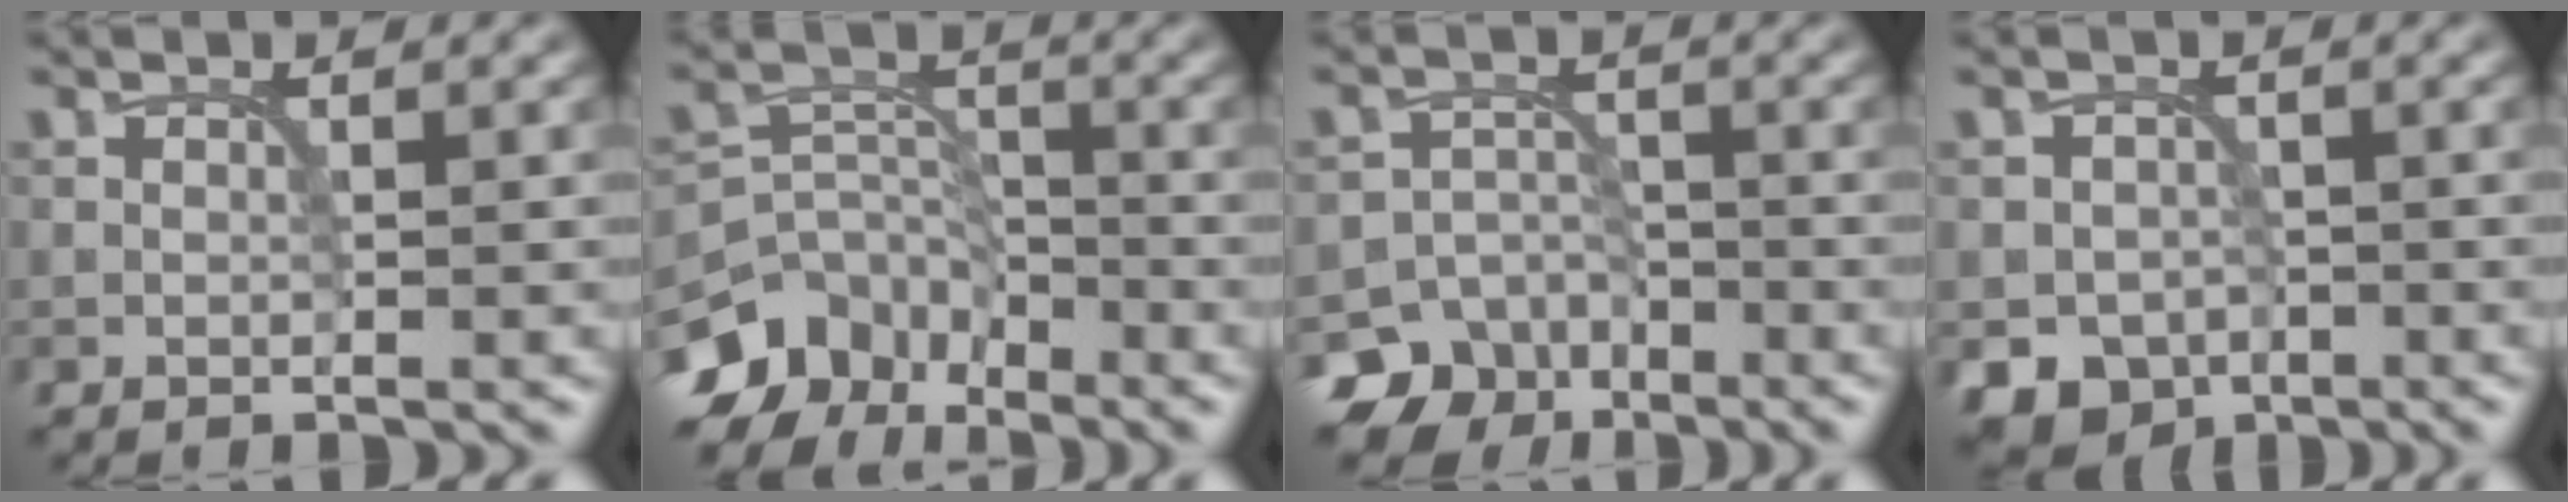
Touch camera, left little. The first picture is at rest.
{"total": 8.0, "force": [-5.6, 5.0, 2.9], "torque": [-0.042, 0.004, -0.115]}
{"total": 7.4, "force": [-5.1, 5.3, 1.1], "torque": [0.006, -0.011, -0.091]}
{"total": 5.1, "force": [-2.8, 4.0, 1.6], "torque": [-0.017, -0.011, -0.042]}